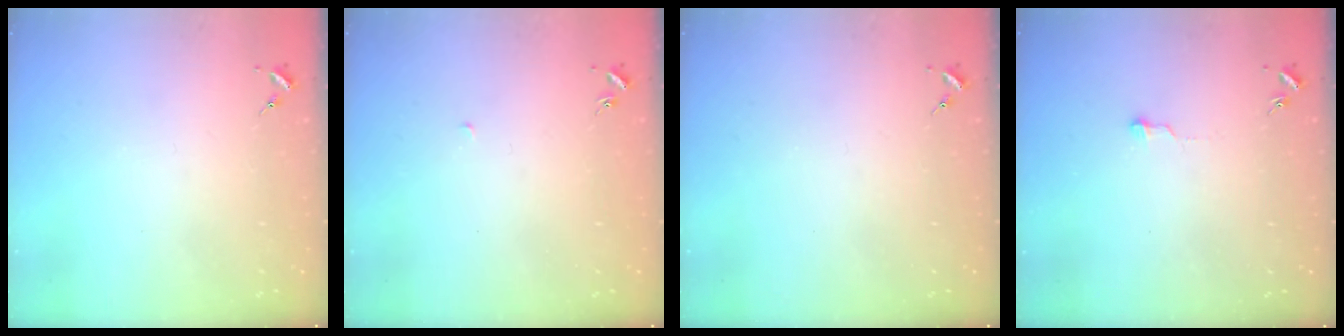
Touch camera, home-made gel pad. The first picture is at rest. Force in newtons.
{"total": 1.6, "press": 1.6, "slide": 0.1}
{"total": 0.0}
{"total": 4.2, "press": 4.2, "slide": 0.3}